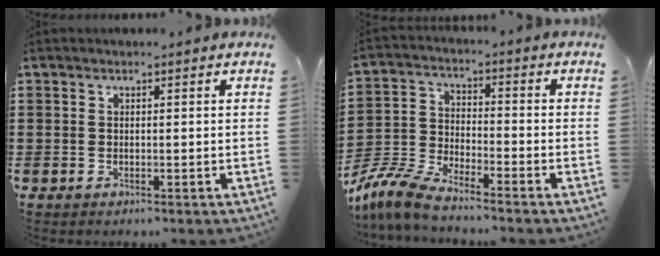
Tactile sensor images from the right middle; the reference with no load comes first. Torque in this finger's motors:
{"motor_torque": [1.41, -0.40, 0.34, 0.10]}